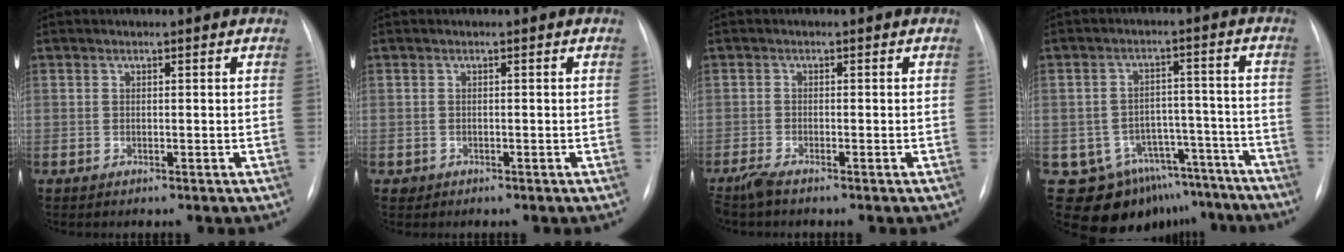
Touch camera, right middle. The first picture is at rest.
{"total": 0.8, "force": [-0.4, 0.7, 0.0], "torque": [-0.002, 0.003, -0.007]}
{"total": 2.2, "force": [-1.9, 0.1, 1.2], "torque": [-0.036, -0.008, -0.039]}
{"total": 13.4, "force": [-10.1, 8.6, 2.0], "torque": [-0.017, 0.057, -0.123]}